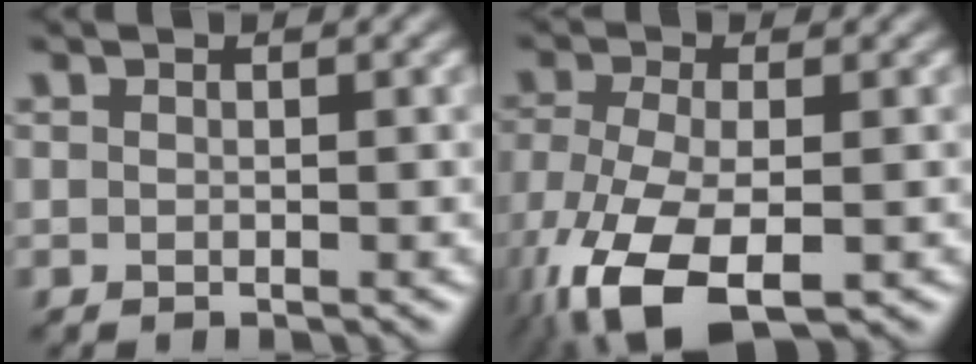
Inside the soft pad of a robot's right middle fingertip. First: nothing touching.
{"total": 10.2, "force": [-5.3, 4.4, 7.5], "torque": [-0.171, -0.031, -0.100]}